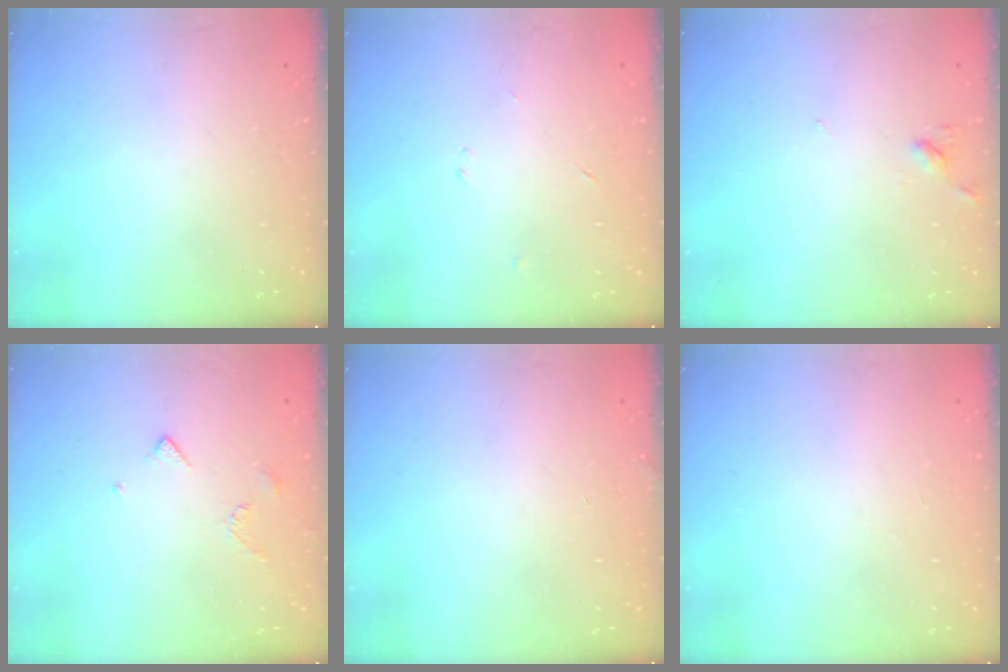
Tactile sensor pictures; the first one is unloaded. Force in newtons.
{"total": 2.3, "press": 2.3, "slide": 0.3}
{"total": 3.2, "press": 3.2, "slide": 0.5}
{"total": 3.5, "press": 3.4, "slide": 0.7}
{"total": 1.7, "press": 1.7, "slide": 0.1}
{"total": 1.7, "press": 1.7, "slide": 0.1}